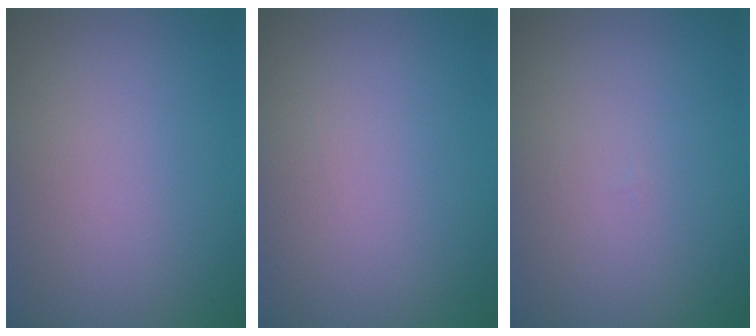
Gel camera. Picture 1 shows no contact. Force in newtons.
{"total": 0.0}
{"total": 0.0}